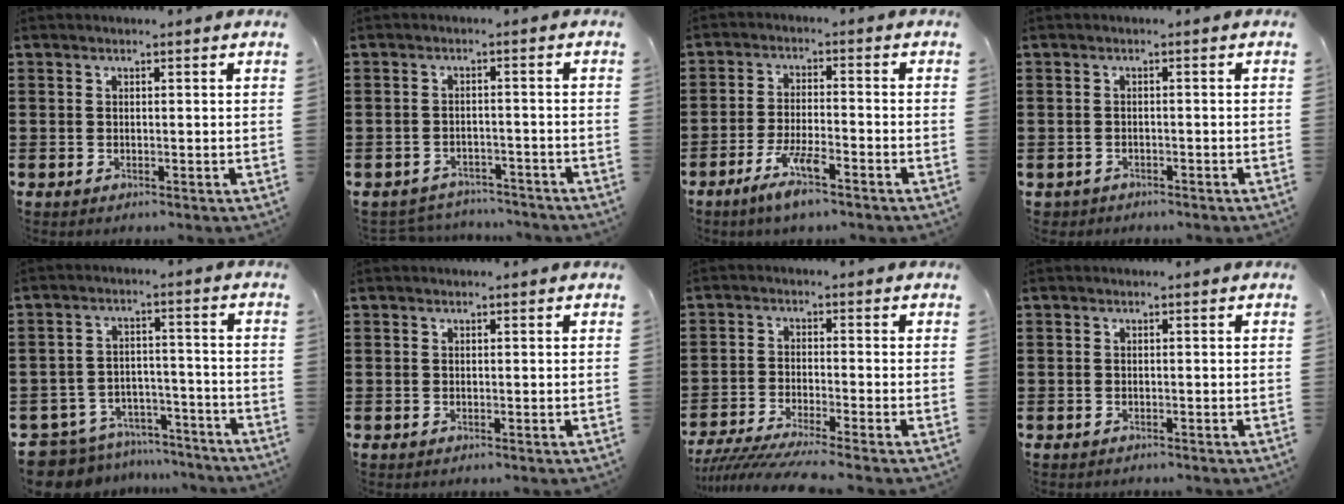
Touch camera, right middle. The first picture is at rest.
{"total": 2.9, "force": [-2.8, 0.5, 0.0], "torque": [-0.006, 0.000, -0.061]}
{"total": 5.8, "force": [-4.0, 0.8, 4.2], "torque": [-0.088, -0.008, -0.074]}
{"total": 1.2, "force": [-1.1, 0.4, -0.1], "torque": [-0.004, 0.001, -0.025]}
{"total": 7.5, "force": [-7.3, 1.6, 0.8], "torque": [-0.035, 0.017, -0.150]}
{"total": 0.0}
{"total": 4.9, "force": [-4.5, -0.4, 1.9], "torque": [-0.053, -0.023, -0.093]}
{"total": 0.7, "force": [-0.5, 0.4, -0.1], "torque": [0.001, 0.004, -0.012]}